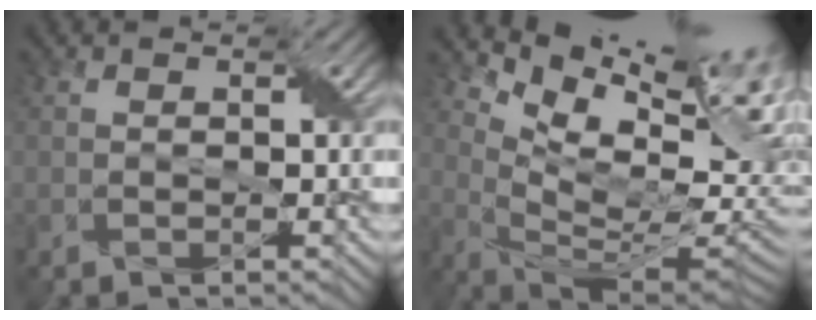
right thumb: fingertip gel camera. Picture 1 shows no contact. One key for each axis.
{"total": 15.6, "fx": 8.7, "fy": 6.1, "fz": 11.4, "tx": -0.192, "ty": 0.010, "tz": 0.144}